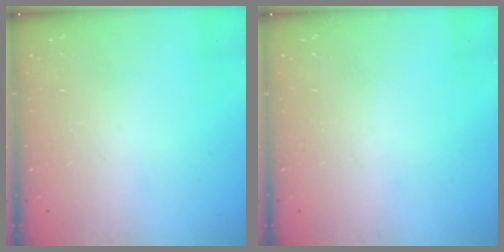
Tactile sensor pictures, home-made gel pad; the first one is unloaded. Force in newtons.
{"total": 0.0}